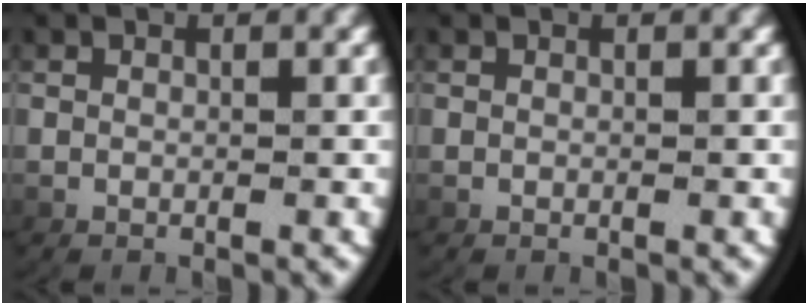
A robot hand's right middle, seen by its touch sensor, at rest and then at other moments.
{"total": 0.0}